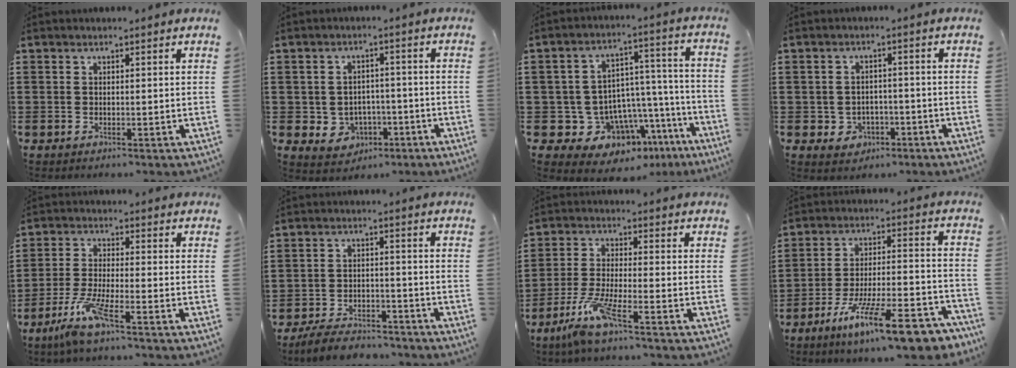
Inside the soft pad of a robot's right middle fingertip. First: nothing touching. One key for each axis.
{"total": 3.4, "fx": -1.4, "fy": 3.0, "fz": 1.1, "tx": -0.032, "ty": 0.004, "tz": -0.028}
{"total": 8.7, "fx": -6.0, "fy": 6.1, "fz": 1.5, "tx": -0.046, "ty": 0.007, "tz": -0.100}
{"total": 2.2, "fx": -1.3, "fy": 1.7, "fz": 0.6, "tx": -0.020, "ty": 0.000, "tz": -0.030}
{"total": 6.8, "fx": -4.3, "fy": 0.8, "fz": 5.3, "tx": -0.118, "ty": -0.014, "tz": -0.082}
{"total": 5.2, "fx": -5.0, "fy": 0.9, "fz": 1.1, "tx": -0.025, "ty": 0.008, "tz": -0.099}
{"total": 7.0, "fx": -4.6, "fy": 0.7, "fz": 5.3, "tx": -0.118, "ty": -0.016, "tz": -0.087}
{"total": 14.6, "fx": -10.8, "fy": 1.9, "fz": 9.6, "tx": -0.157, "ty": 0.034, "tz": -0.190}